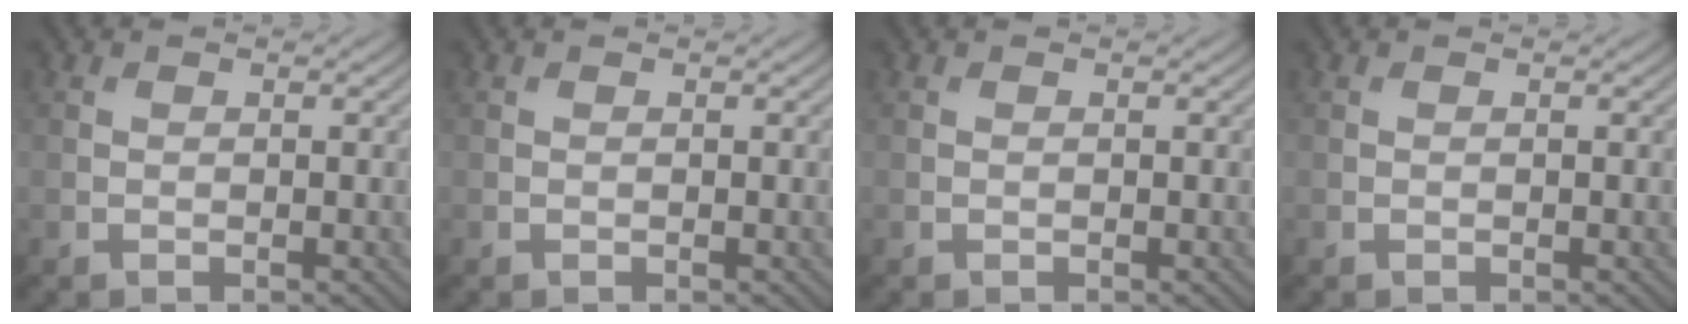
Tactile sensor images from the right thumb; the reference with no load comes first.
{"total": 0.0}
{"total": 0.0}
{"total": 0.0}